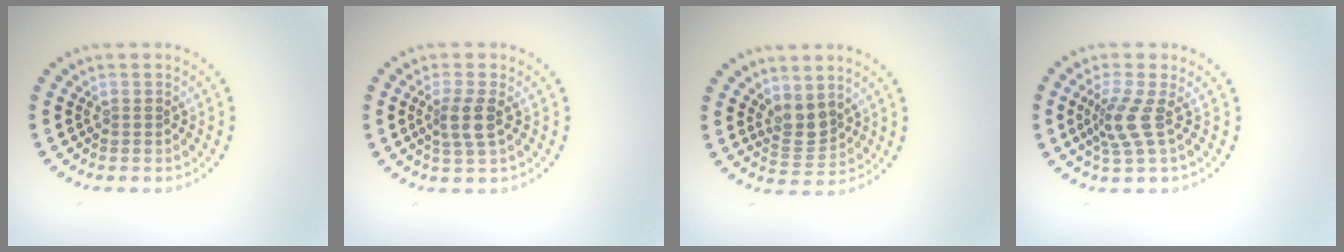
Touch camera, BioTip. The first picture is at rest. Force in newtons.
{"total": 2.2, "press": 1.9, "slide": 1.1}
{"total": 2.7, "press": 2.2, "slide": 1.5}
{"total": 2.8, "press": 2.0, "slide": 1.9}